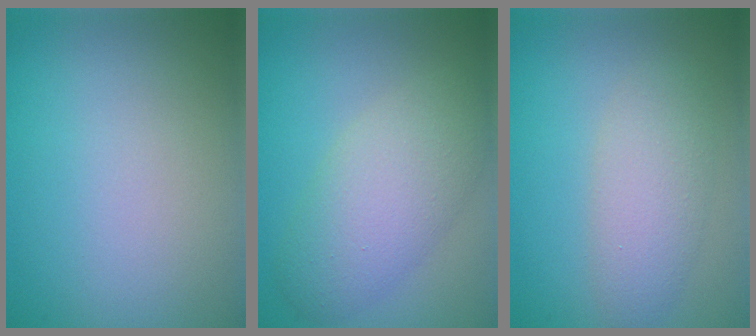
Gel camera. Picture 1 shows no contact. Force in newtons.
{"total": 5.5, "press": 5.4, "slide": 0.6}
{"total": 3.5, "press": 3.5, "slide": 0.1}